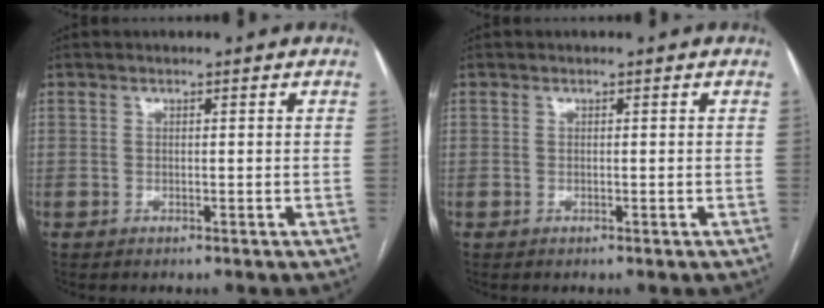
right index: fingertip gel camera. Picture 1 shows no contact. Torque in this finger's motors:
{"motor_torque": [0.05, 0.05, 0.00, 0.00]}